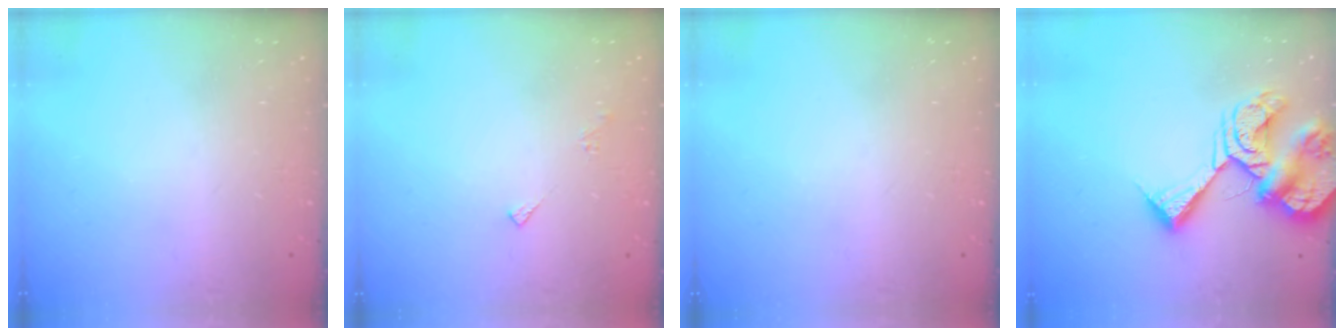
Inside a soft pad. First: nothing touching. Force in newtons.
{"total": 4.0, "press": 3.9, "slide": 0.6}
{"total": 0.0}
{"total": 14.0, "press": 13.9, "slide": 1.7}